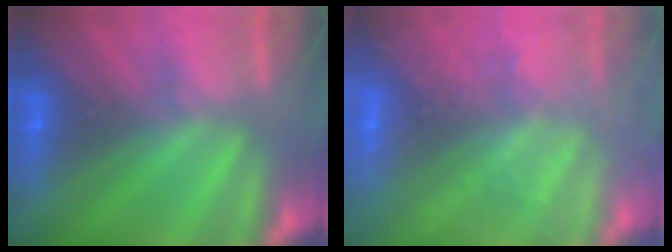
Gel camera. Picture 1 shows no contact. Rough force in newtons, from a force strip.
{"total": 5.8}